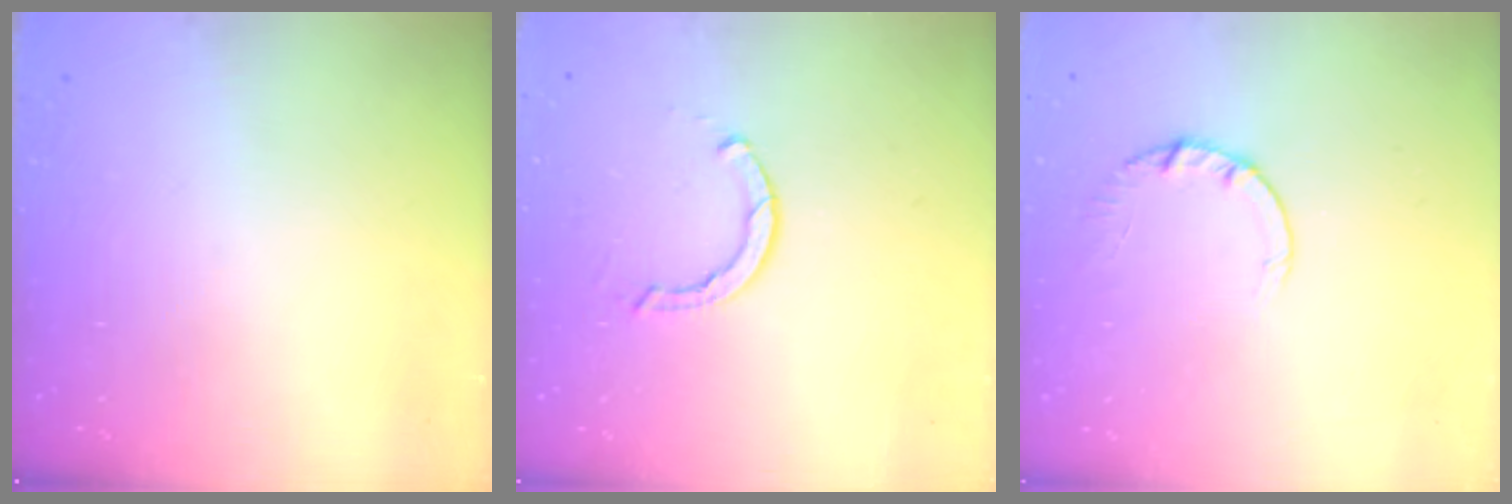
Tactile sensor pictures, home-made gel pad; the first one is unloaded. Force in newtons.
{"total": 2.3, "press": 2.3, "slide": 0.1}
{"total": 2.7, "press": 2.7, "slide": 0.4}